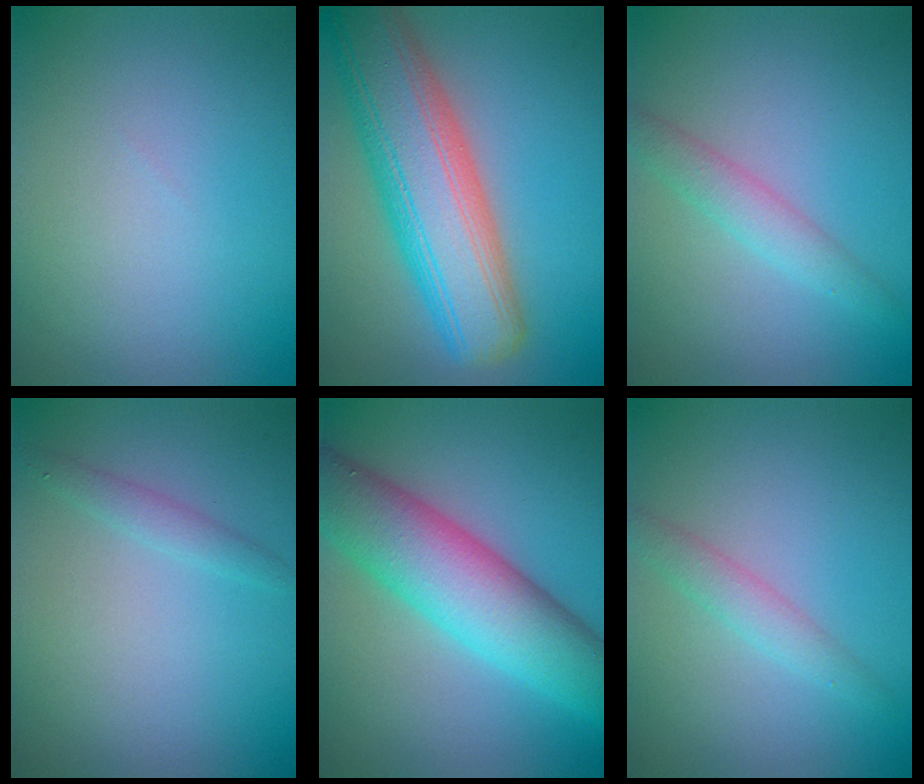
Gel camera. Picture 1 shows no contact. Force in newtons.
{"total": 10.8, "press": 10.8, "slide": 0.6}
{"total": 2.2, "press": 2.2, "slide": 0.0}
{"total": 1.3, "press": 1.3, "slide": 0.1}
{"total": 9.4, "press": 9.4, "slide": 0.1}
{"total": 1.9, "press": 1.9, "slide": 0.1}